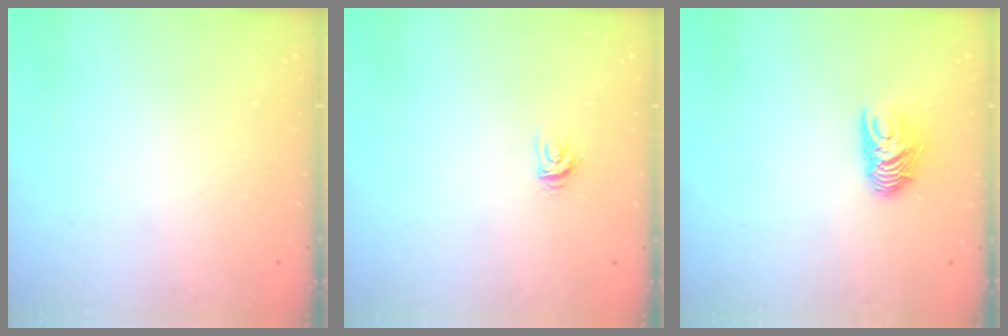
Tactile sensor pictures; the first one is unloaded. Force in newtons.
{"total": 3.7, "press": 3.7, "slide": 0.1}
{"total": 7.5, "press": 7.5, "slide": 0.5}